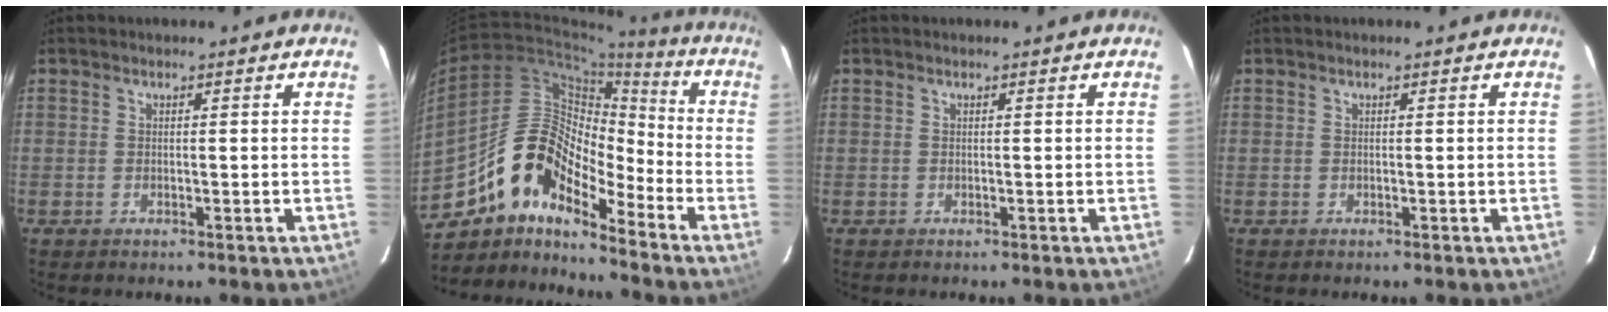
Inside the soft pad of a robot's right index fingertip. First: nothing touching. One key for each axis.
{"total": 14.7, "fx": -10.6, "fy": 5.8, "fz": 8.4, "tx": -0.142, "ty": 0.012, "tz": -0.213}
{"total": 0.0}
{"total": 0.0}